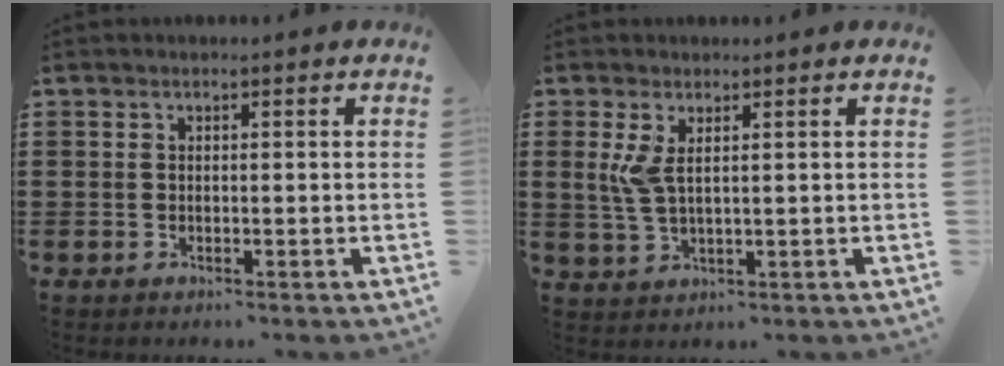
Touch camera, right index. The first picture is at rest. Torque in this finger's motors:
{"motor_torque": [-0.12, 0.72, 0.03, 0.08]}